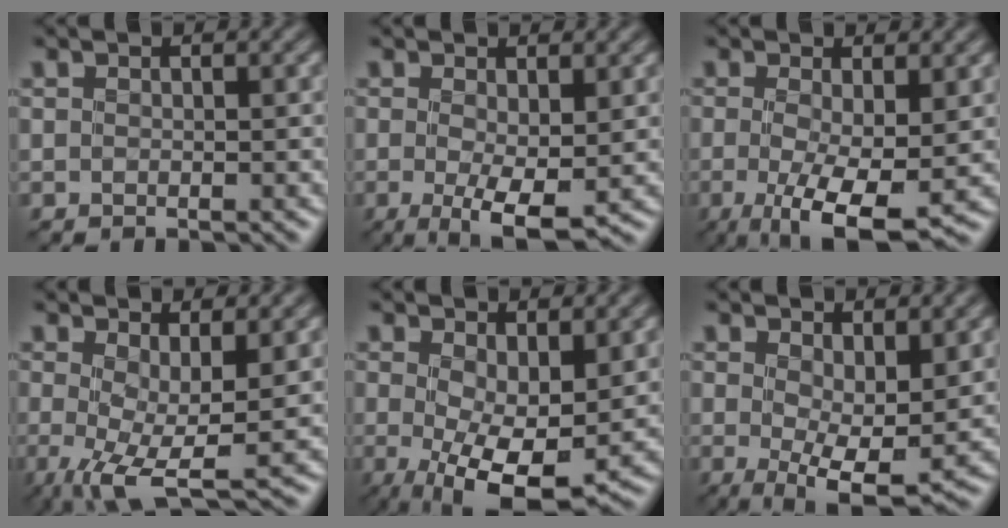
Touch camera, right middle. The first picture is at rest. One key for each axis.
{"total": 4.2, "fx": -0.5, "fy": 1.1, "fz": 4.0, "tx": -0.071, "ty": -0.013, "tz": -0.007}
{"total": 7.1, "fx": -1.5, "fy": 1.9, "fz": 6.6, "tx": -0.122, "ty": -0.021, "tz": -0.023}
{"total": 6.4, "fx": -0.5, "fy": 2.0, "fz": 6.1, "tx": -0.118, "ty": -0.012, "tz": -0.010}
{"total": 8.5, "fx": -0.9, "fy": 3.4, "fz": 7.7, "tx": -0.131, "ty": -0.015, "tz": -0.011}
{"total": 6.4, "fx": 0.5, "fy": 2.3, "fz": 5.9, "tx": -0.098, "ty": -0.015, "tz": 0.010}